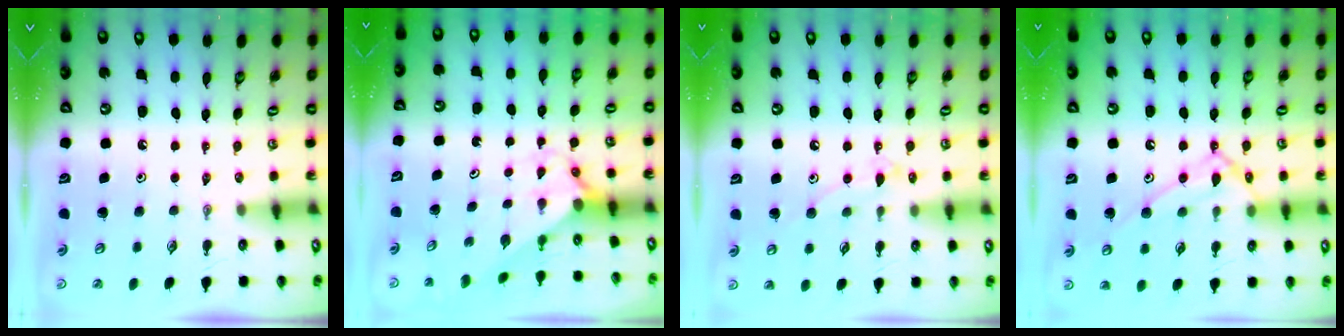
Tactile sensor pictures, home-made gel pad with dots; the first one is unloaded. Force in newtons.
{"total": 1.8, "press": 1.8, "slide": 0.2}
{"total": 8.3, "press": 8.2, "slide": 0.6}
{"total": 12.5, "press": 12.4, "slide": 1.0}